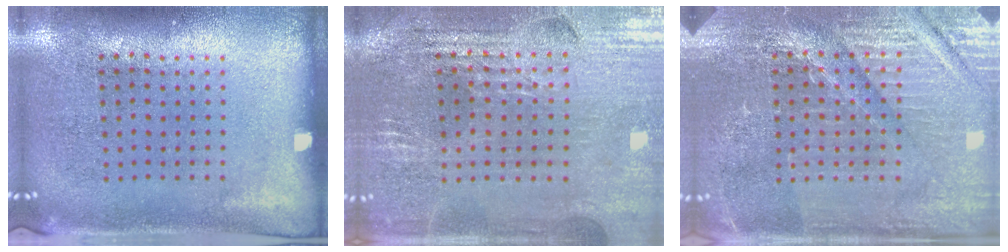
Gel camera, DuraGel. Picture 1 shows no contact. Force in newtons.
{"total": 2.9, "press": 2.8, "slide": 0.5}
{"total": 4.3, "press": 4.1, "slide": 1.1}